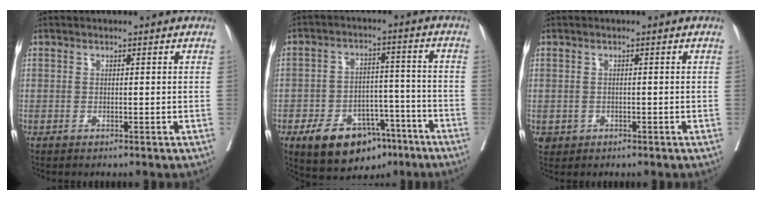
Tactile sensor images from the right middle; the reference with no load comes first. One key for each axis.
{"total": 12.7, "fx": -7.8, "fy": 7.1, "fz": 7.1, "tx": -0.098, "ty": 0.017, "tz": -0.114}
{"total": 1.8, "fx": -0.6, "fy": 1.6, "fz": 0.4, "tx": -0.004, "ty": 0.002, "tz": -0.003}